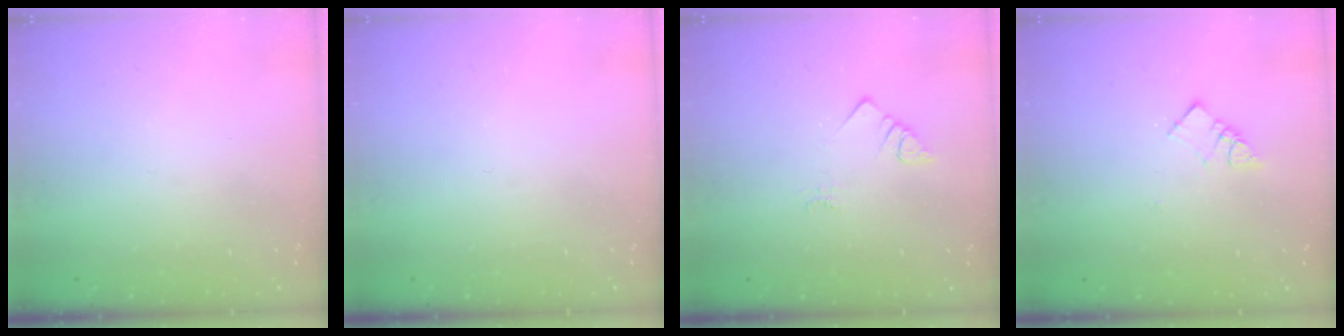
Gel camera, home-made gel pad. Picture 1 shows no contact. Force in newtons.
{"total": 0.0}
{"total": 2.3, "press": 2.3, "slide": 0.4}
{"total": 5.4, "press": 5.4, "slide": 0.1}